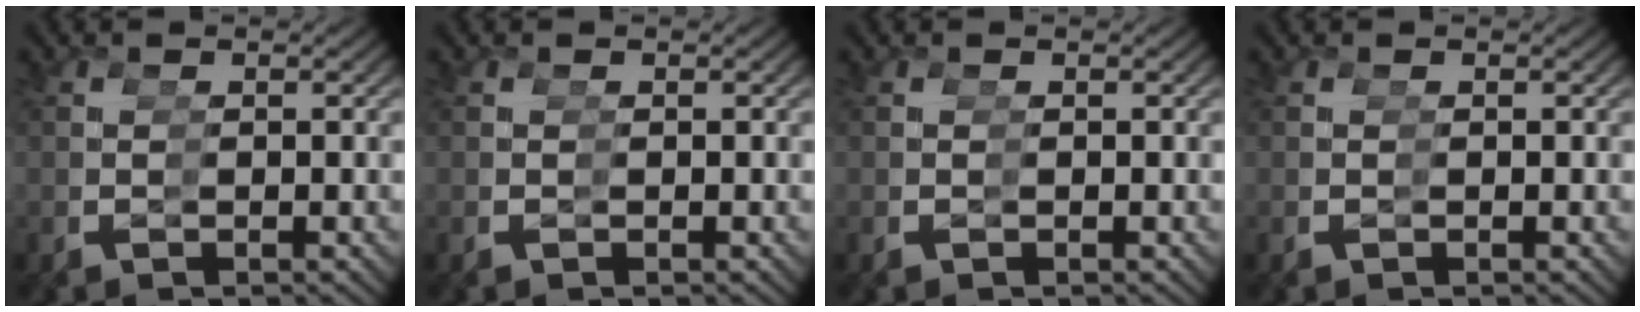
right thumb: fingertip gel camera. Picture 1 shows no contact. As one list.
[{"total": 0.0}, {"total": 0.0}, {"total": 0.0}]